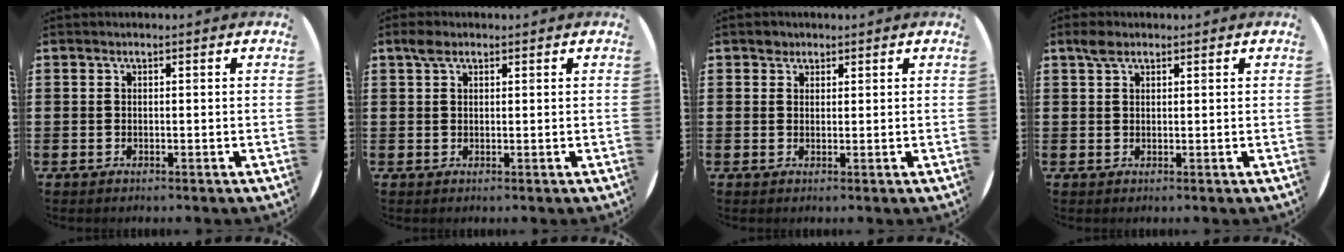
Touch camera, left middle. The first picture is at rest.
{"total": 1.8, "force": [1.2, 1.0, 0.8], "torque": [-0.011, 0.002, 0.021]}
{"total": 1.4, "force": [1.2, 0.8, 0.1], "torque": [0.005, -0.001, 0.022]}
{"total": 2.1, "force": [1.5, 1.1, 0.9], "torque": [-0.012, 0.002, 0.027]}